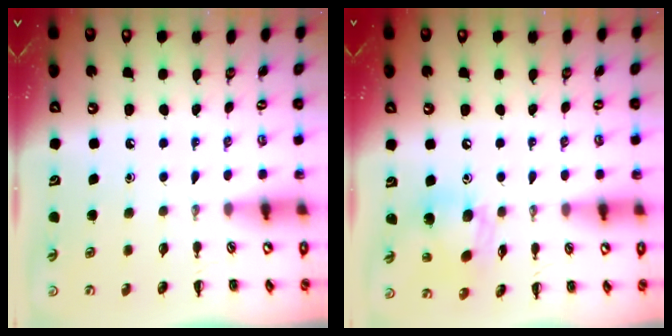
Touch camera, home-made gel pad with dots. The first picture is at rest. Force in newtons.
{"total": 10.7, "press": 10.6, "slide": 1.3}